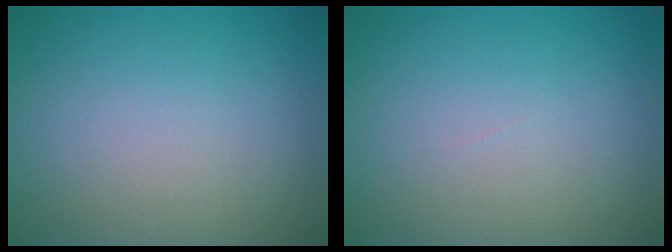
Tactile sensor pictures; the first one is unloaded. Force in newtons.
{"total": 0.0}